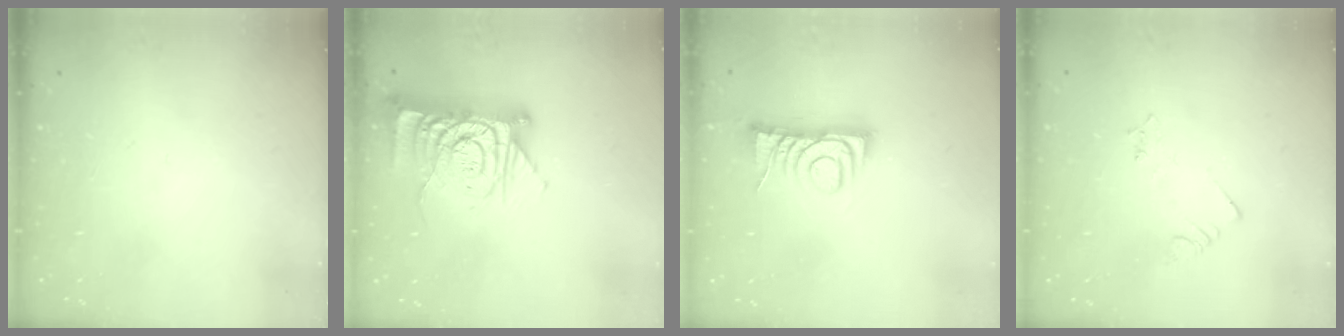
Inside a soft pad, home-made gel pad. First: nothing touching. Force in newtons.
{"total": 17.1, "press": 17.0, "slide": 1.5}
{"total": 7.8, "press": 7.8, "slide": 0.4}
{"total": 1.9, "press": 1.9, "slide": 0.3}